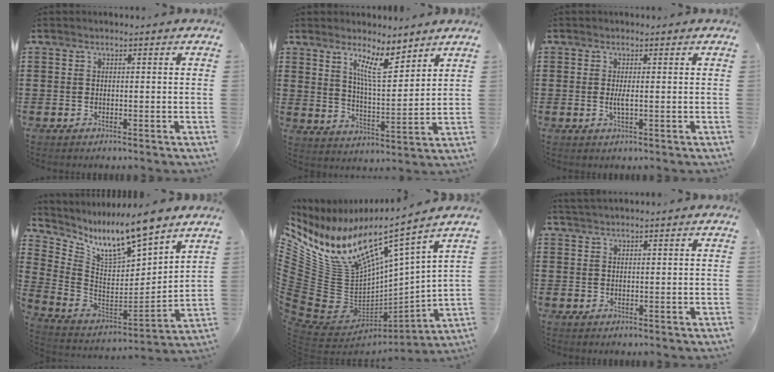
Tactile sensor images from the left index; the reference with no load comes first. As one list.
[{"total": 8.0, "force": [6.0, 1.9, 4.9], "torque": [-0.095, -0.024, 0.104]}, {"total": 1.8, "force": [0.0, 0.2, 1.8], "torque": [-0.035, -0.004, 0.000]}, {"total": 9.9, "force": [8.4, 1.9, 4.8], "torque": [-0.119, -0.059, 0.147]}, {"total": 11.2, "force": [6.3, 6.1, 7.1], "torque": [-0.184, -0.068, 0.102]}, {"total": 1.2, "force": [1.2, 0.0, 0.3], "torque": [-0.008, 0.000, 0.023]}]